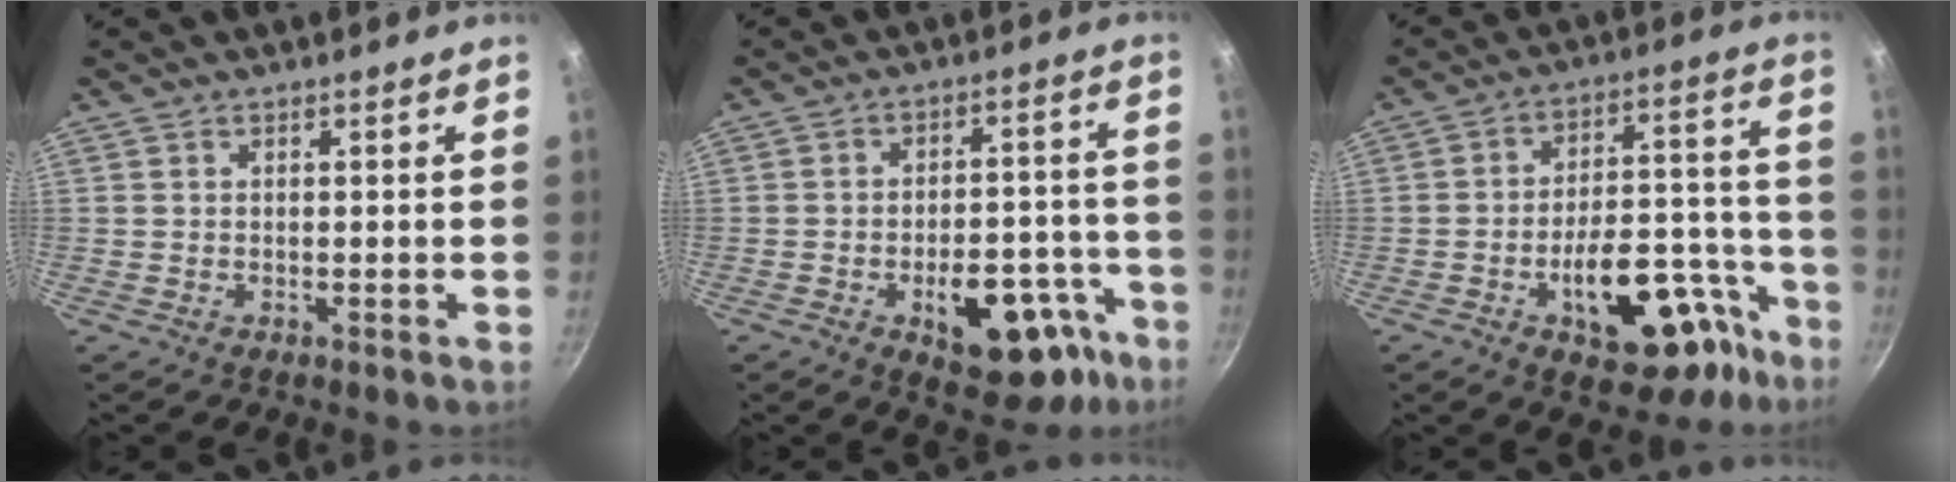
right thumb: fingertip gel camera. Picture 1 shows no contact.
{"total": 16.9, "force": [-7.9, 8.9, 11.9], "torque": [-0.098, 0.051, -0.096]}
{"total": 20.6, "force": [-10.2, 10.4, 14.5], "torque": [-0.139, 0.077, -0.137]}